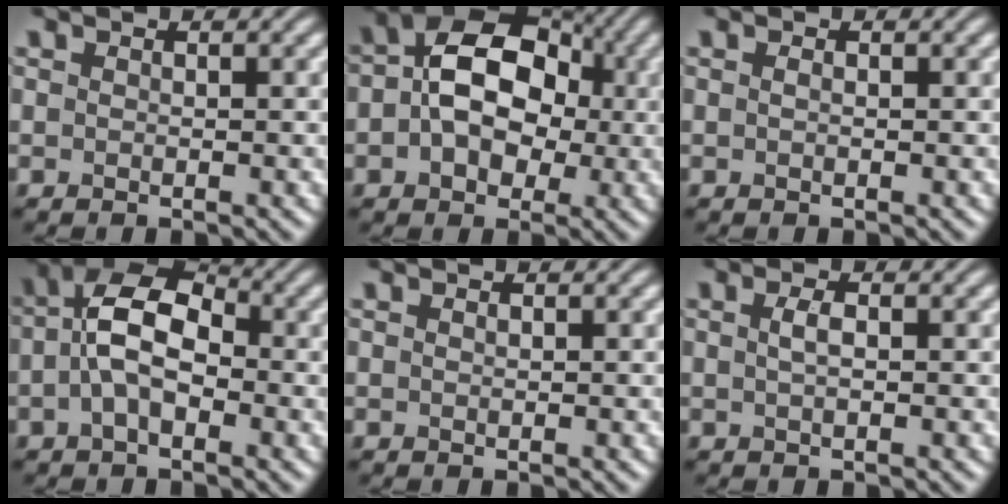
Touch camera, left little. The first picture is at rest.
{"total": 10.2, "force": [0.6, 7.2, 7.2], "torque": [-0.092, 0.031, -0.015]}
{"total": 0.0}
{"total": 6.6, "force": [-0.6, 3.8, 5.4], "torque": [-0.109, 0.018, -0.024]}
{"total": 0.0}
{"total": 1.2, "force": [0.2, 0.4, 1.1], "torque": [-0.026, 0.003, 0.003]}